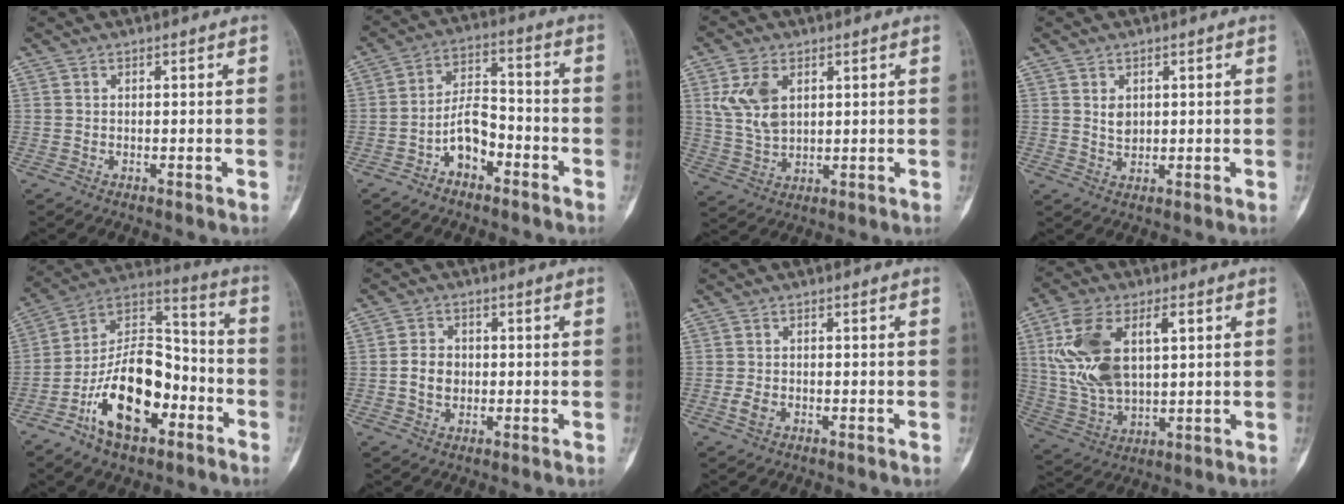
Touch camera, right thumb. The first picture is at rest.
{"total": 8.1, "force": [-4.2, 4.6, 5.2], "torque": [-0.079, 0.049, -0.077]}
{"total": 8.6, "force": [2.8, 5.4, 6.0], "torque": [-0.111, -0.007, 0.063]}
{"total": 2.8, "force": [0.8, 2.0, 1.7], "torque": [-0.020, -0.007, 0.019]}
{"total": 19.6, "force": [-8.1, 10.8, 14.2], "torque": [-0.214, 0.077, -0.139]}
{"total": 4.9, "force": [-0.4, 3.9, 2.9], "torque": [-0.039, 0.007, -0.007]}
{"total": 2.2, "force": [-0.9, 1.4, 1.5], "torque": [-0.036, 0.003, -0.015]}
{"total": 17.2, "force": [4.2, 9.4, 13.8], "torque": [-0.267, -0.001, 0.088]}